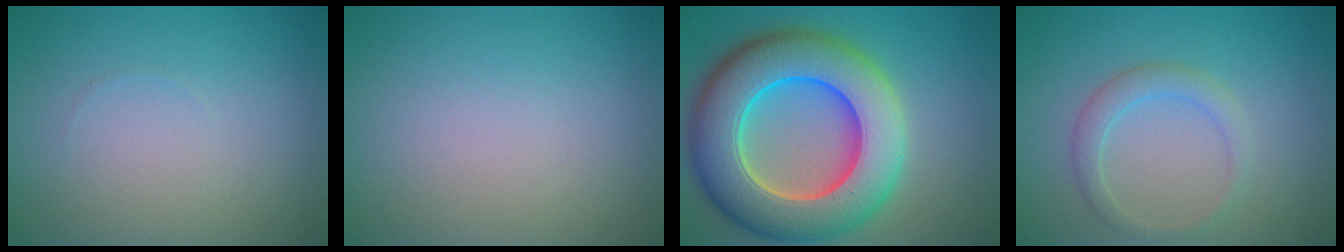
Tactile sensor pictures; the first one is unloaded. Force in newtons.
{"total": 0.0}
{"total": 13.5, "press": 13.5, "slide": 0.6}
{"total": 2.2, "press": 2.2, "slide": 0.2}